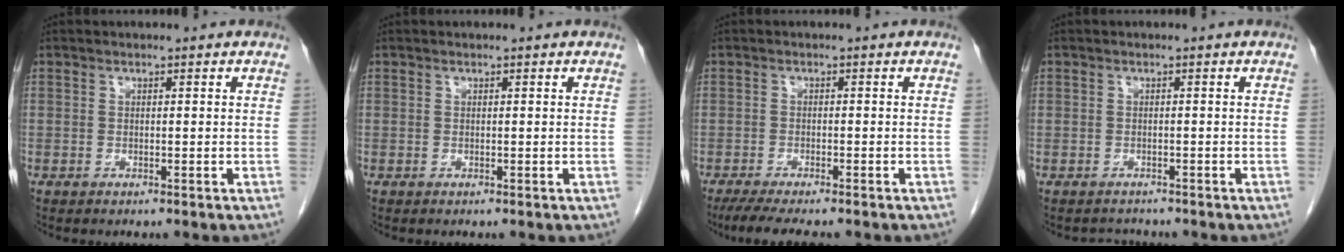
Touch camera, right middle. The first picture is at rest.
{"total": 0.0}
{"total": 7.6, "force": [-6.3, 1.0, 4.2], "torque": [-0.061, -0.015, -0.098]}
{"total": 1.8, "force": [-1.5, 0.9, -0.5], "torque": [0.001, -0.003, -0.027]}